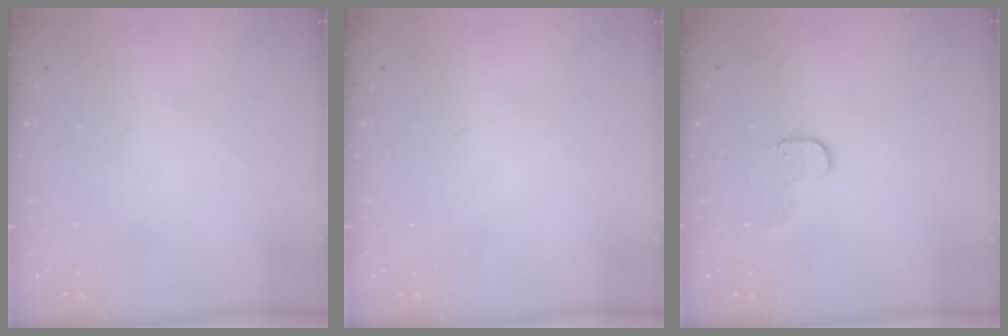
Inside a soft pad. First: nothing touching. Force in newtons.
{"total": 0.0}
{"total": 7.4, "press": 7.4, "slide": 0.4}